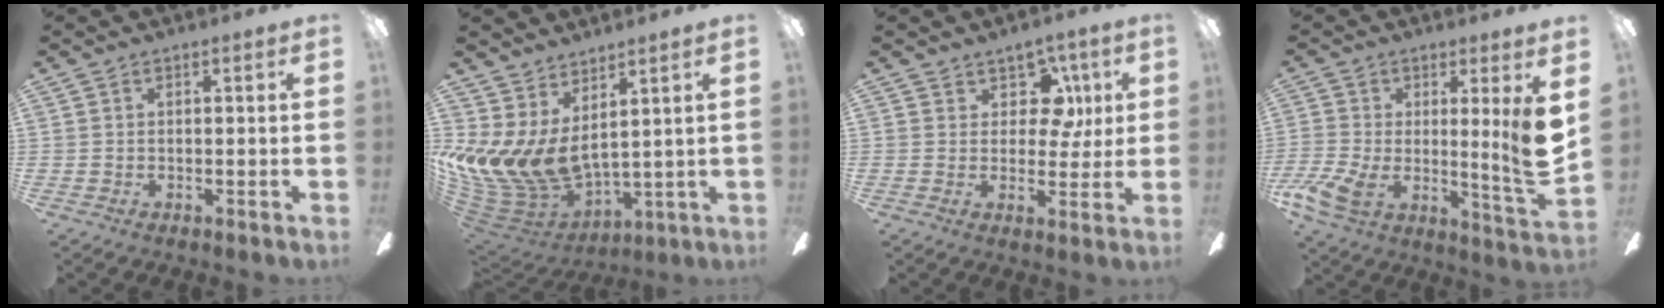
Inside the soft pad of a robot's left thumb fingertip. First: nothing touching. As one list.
[{"total": 11.9, "force": [2.1, 7.5, 9.1], "torque": [-0.225, -0.045, 0.046]}, {"total": 9.1, "force": [3.9, 6.6, 5.0], "torque": [-0.067, -0.006, 0.071]}, {"total": 15.4, "force": [0.5, 5.0, 14.6], "torque": [-0.250, -0.031, 0.011]}]